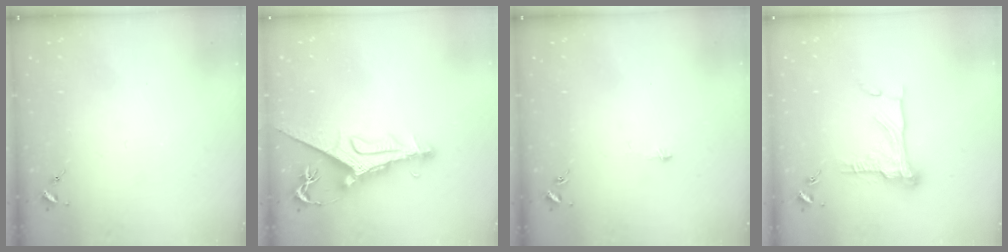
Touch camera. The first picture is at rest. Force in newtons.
{"total": 11.9, "press": 11.8, "slide": 1.3}
{"total": 3.1, "press": 3.1, "slide": 0.3}
{"total": 13.2, "press": 13.2, "slide": 1.4}